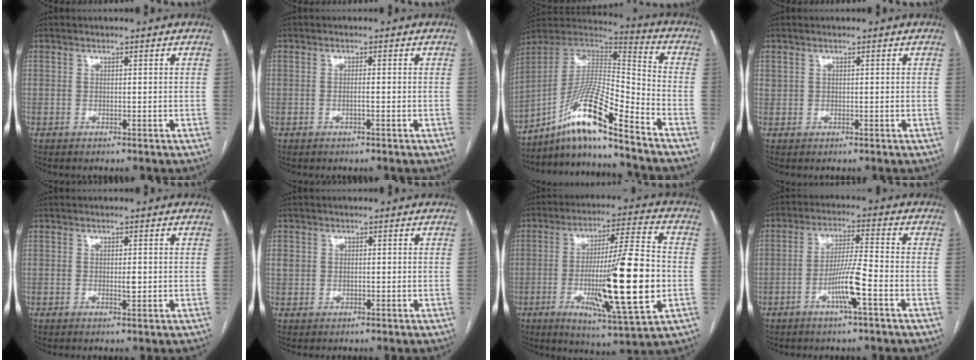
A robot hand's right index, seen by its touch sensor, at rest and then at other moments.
{"total": 1.1, "force": [-0.3, 0.0, 1.1], "torque": [-0.020, 0.000, -0.005]}
{"total": 15.3, "force": [-10.8, 0.4, 10.9], "torque": [-0.203, 0.017, -0.193]}
{"total": 0.6, "force": [0.5, 0.4, 0.1], "torque": [0.005, 0.004, 0.007]}
{"total": 1.5, "force": [-0.1, 0.4, 1.5], "torque": [-0.025, -0.001, -0.002]}
{"total": 2.0, "force": [0.2, 1.7, 0.9], "torque": [-0.021, 0.012, 0.008]}
{"total": 19.6, "force": [-3.5, 1.3, 19.3], "torque": [-0.324, -0.016, -0.053]}
{"total": 7.3, "force": [-3.0, -0.2, 6.7], "torque": [-0.130, 0.000, -0.056]}